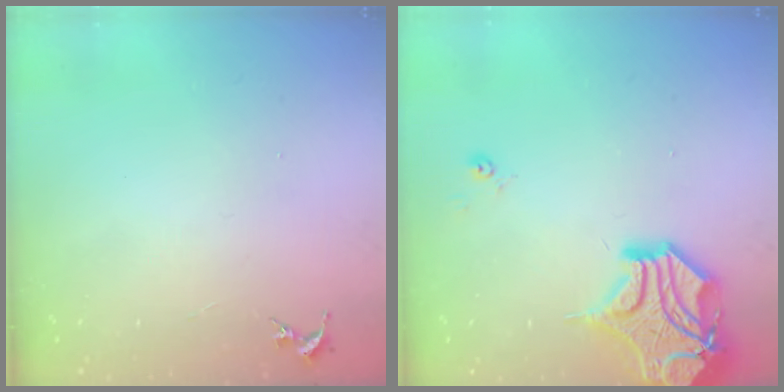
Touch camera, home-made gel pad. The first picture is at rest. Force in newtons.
{"total": 16.9, "press": 16.8, "slide": 2.5}